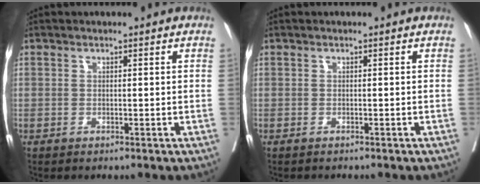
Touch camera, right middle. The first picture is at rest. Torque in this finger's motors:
{"motor_torque": [-0.01, 0.03, -0.06, 0.00]}